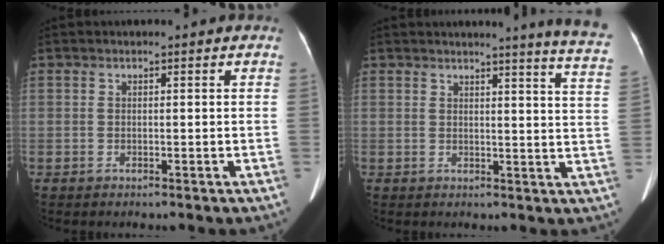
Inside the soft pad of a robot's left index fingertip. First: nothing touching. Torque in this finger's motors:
{"motor_torque": [-0.58, -1.18, 0.03, 0.10]}